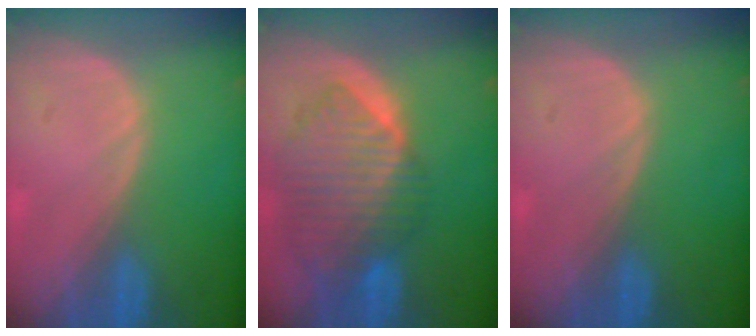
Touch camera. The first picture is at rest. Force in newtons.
{"total": 10.2, "press": 8.9, "slide": 5.1}
{"total": 0.0}